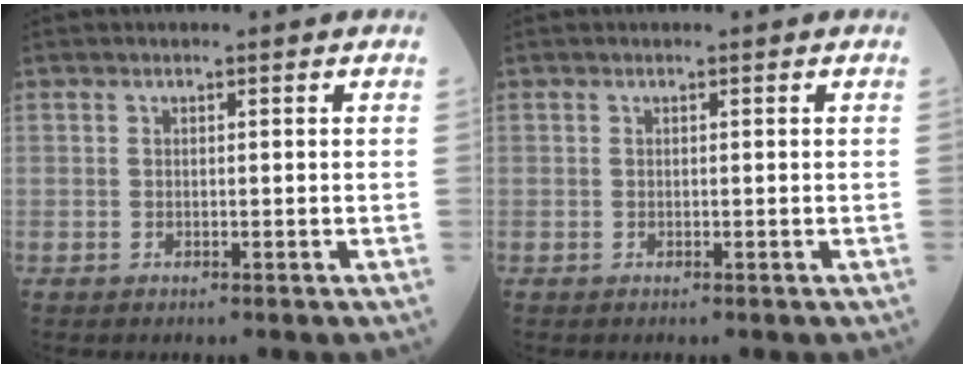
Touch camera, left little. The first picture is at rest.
{"total": 0.0}